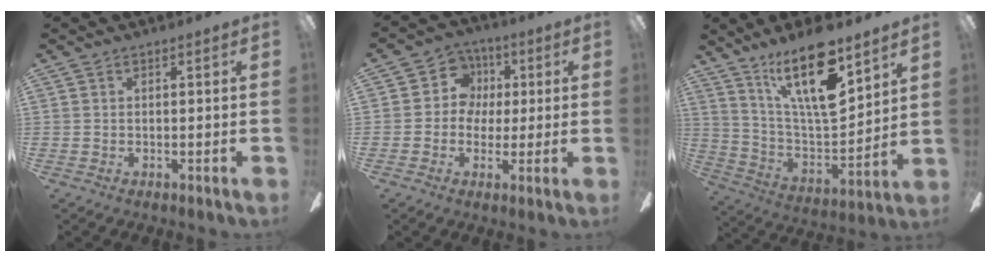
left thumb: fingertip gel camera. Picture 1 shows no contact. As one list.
[{"total": 8.2, "force": [0.6, 7.9, 2.0], "torque": [-0.030, 0.011, 0.011]}, {"total": 21.8, "force": [13.7, 7.4, 15.2], "torque": [-0.286, -0.085, 0.226]}]